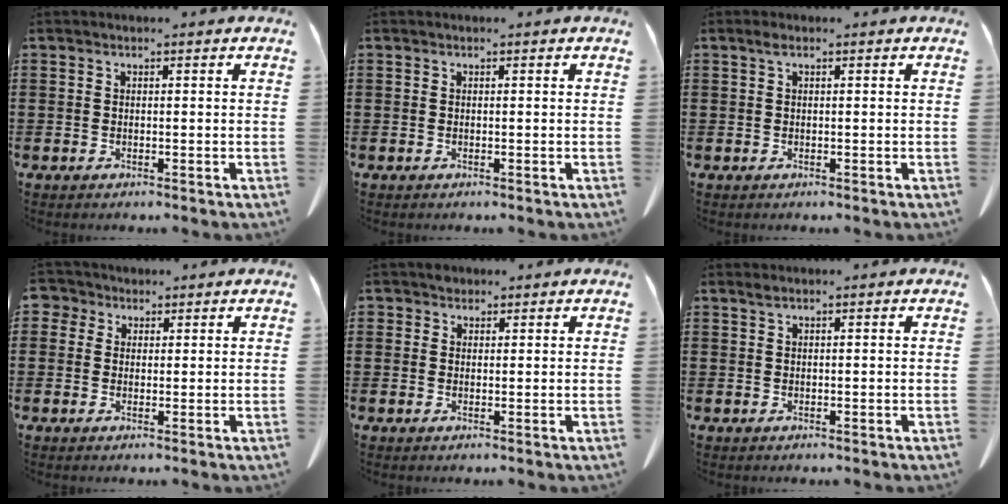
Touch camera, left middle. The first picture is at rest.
{"total": 0.0}
{"total": 0.9, "force": [0.4, 0.2, 0.8], "torque": [-0.018, 0.005, 0.006]}
{"total": 2.6, "force": [1.5, 2.1, 0.5], "torque": [-0.013, 0.008, 0.025]}
{"total": 1.4, "force": [1.1, 0.9, 0.0], "torque": [-0.005, 0.004, 0.021]}
{"total": 0.7, "force": [0.5, 0.0, 0.5], "torque": [-0.011, 0.001, 0.008]}